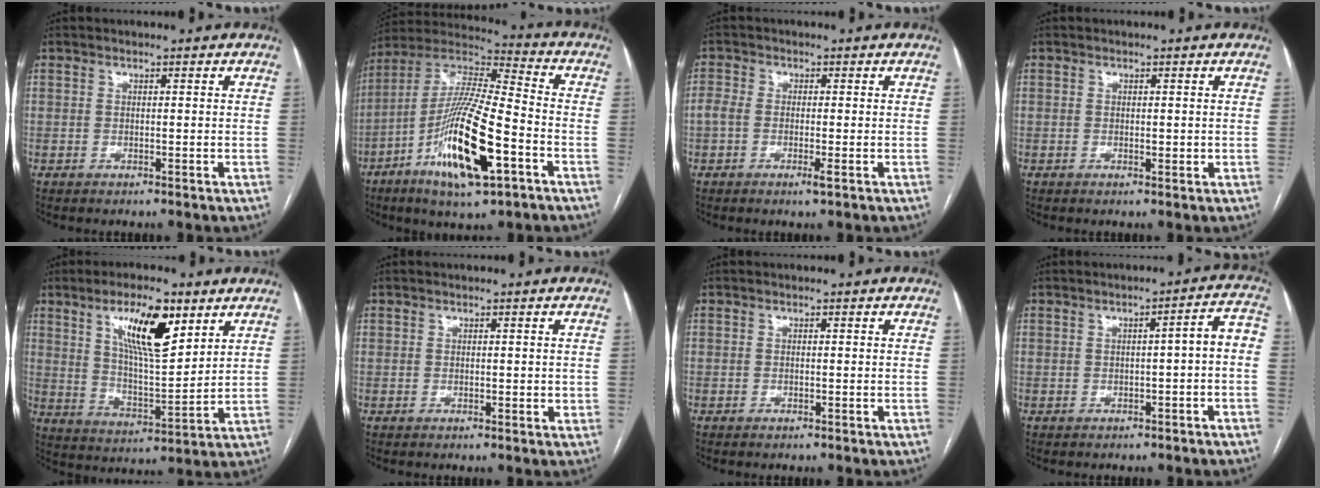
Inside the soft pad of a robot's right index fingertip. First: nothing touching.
{"total": 18.7, "force": [-7.4, 3.0, 16.9], "torque": [-0.340, -0.016, -0.133]}
{"total": 3.5, "force": [-1.4, 1.2, 3.0], "torque": [-0.062, 0.000, -0.027]}
{"total": 0.8, "force": [-0.1, 0.4, 0.7], "torque": [-0.008, -0.001, -0.001]}
{"total": 12.6, "force": [6.6, 3.3, 10.2], "torque": [-0.180, 0.001, 0.119]}
{"total": 1.2, "force": [0.1, 0.9, 0.8], "torque": [-0.006, 0.001, 0.002]}
{"total": 0.0}
{"total": 4.5, "force": [-0.8, 0.5, 4.4], "torque": [-0.048, 0.020, -0.011]}